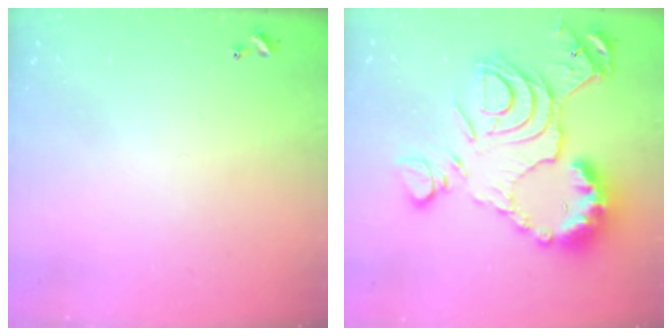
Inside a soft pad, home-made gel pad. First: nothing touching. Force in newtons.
{"total": 20.6, "press": 20.5, "slide": 2.1}